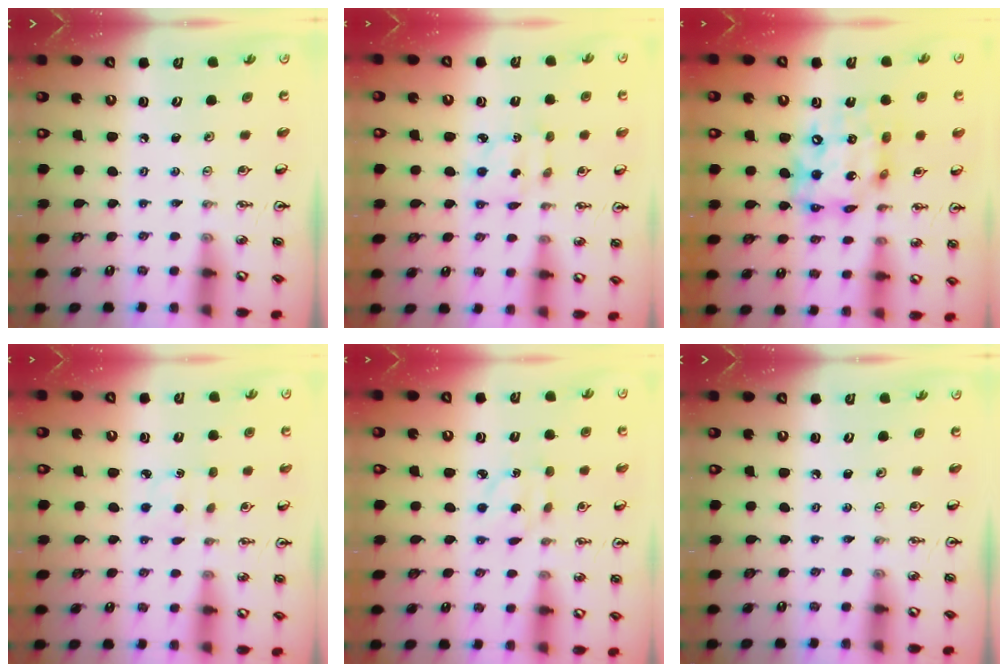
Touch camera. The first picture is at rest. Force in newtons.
{"total": 2.7, "press": 2.7, "slide": 0.2}
{"total": 15.3, "press": 15.2, "slide": 2.0}
{"total": 2.3, "press": 2.3, "slide": 0.3}
{"total": 3.9, "press": 3.9, "slide": 0.5}
{"total": 0.0}